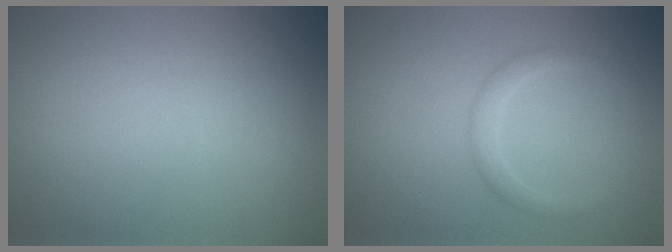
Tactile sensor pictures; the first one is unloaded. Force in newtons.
{"total": 1.5, "press": 1.5, "slide": 0.0}